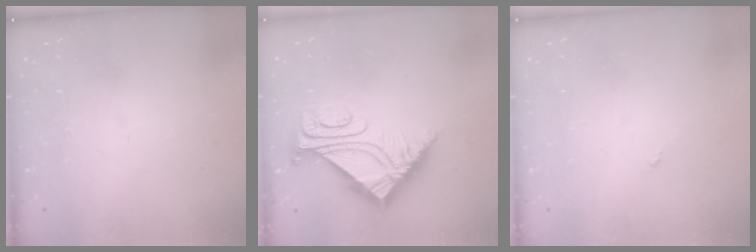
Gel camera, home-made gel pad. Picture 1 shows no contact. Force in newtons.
{"total": 8.0, "press": 8.0, "slide": 1.0}
{"total": 0.0}